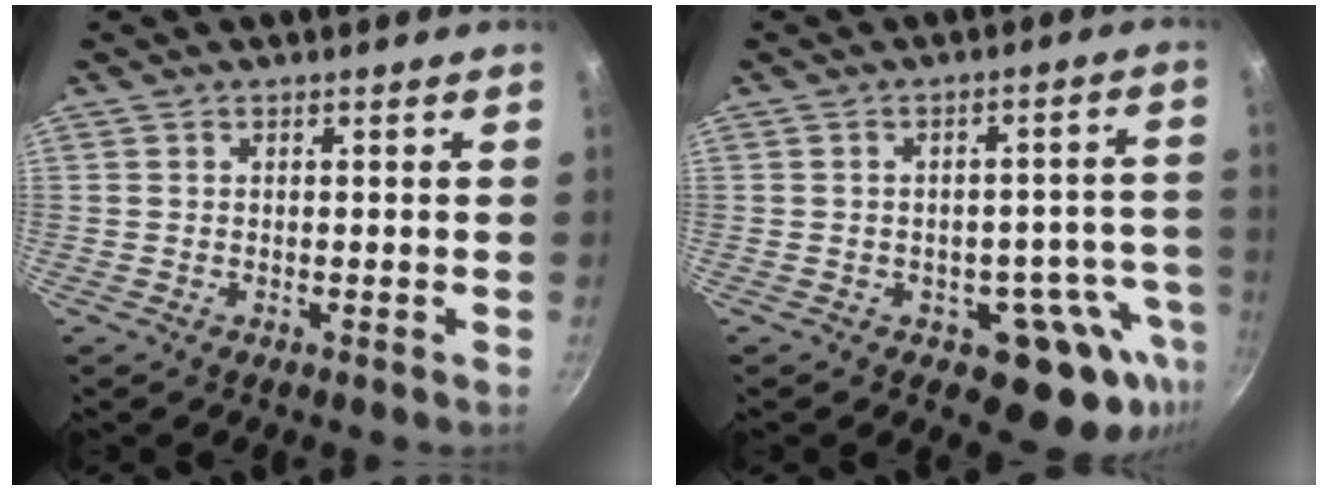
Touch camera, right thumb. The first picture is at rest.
{"total": 11.6, "force": [-5.3, 7.2, 7.4], "torque": [-0.024, 0.040, -0.056]}